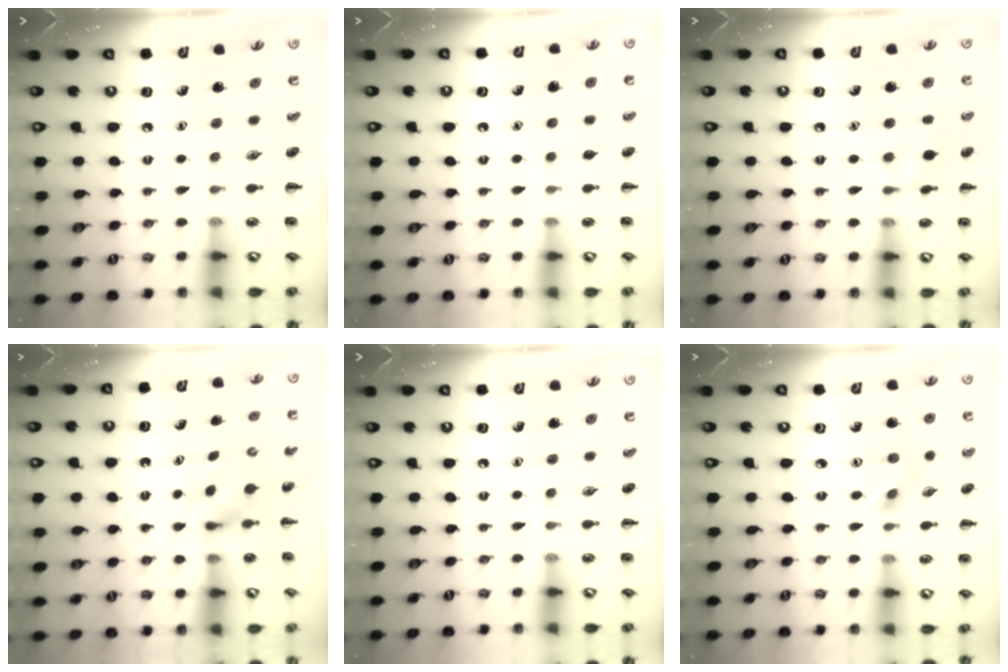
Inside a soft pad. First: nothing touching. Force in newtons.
{"total": 0.6, "press": 0.6, "slide": 0.0}
{"total": 7.1, "press": 6.9, "slide": 1.9}
{"total": 3.5, "press": 3.3, "slide": 1.2}
{"total": 0.0}
{"total": 2.7, "press": 2.6, "slide": 0.8}